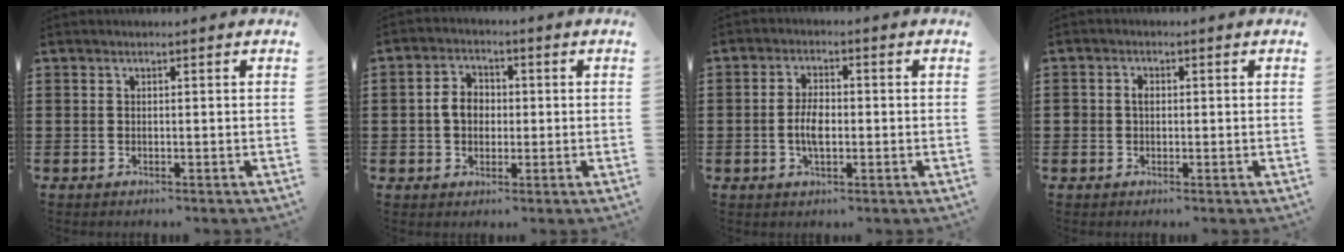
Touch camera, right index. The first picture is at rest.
{"total": 3.9, "force": [-0.1, 2.9, 2.6], "torque": [-0.061, 0.009, -0.006]}
{"total": 4.3, "force": [-0.7, 1.8, 3.8], "torque": [-0.085, -0.003, -0.016]}
{"total": 1.6, "force": [0.1, 1.3, 0.9], "torque": [-0.019, 0.008, 0.001]}